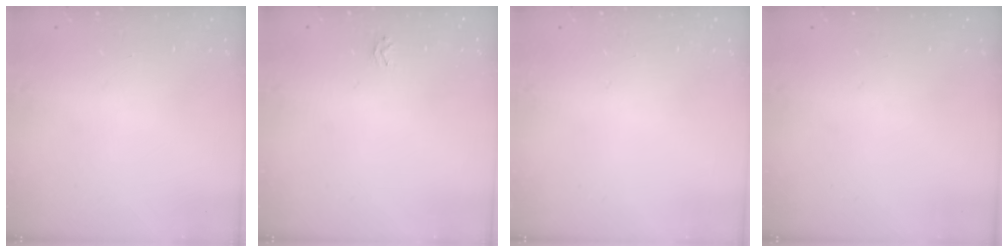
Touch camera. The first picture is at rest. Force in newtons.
{"total": 1.6, "press": 1.6, "slide": 0.2}
{"total": 0.0}
{"total": 0.0}